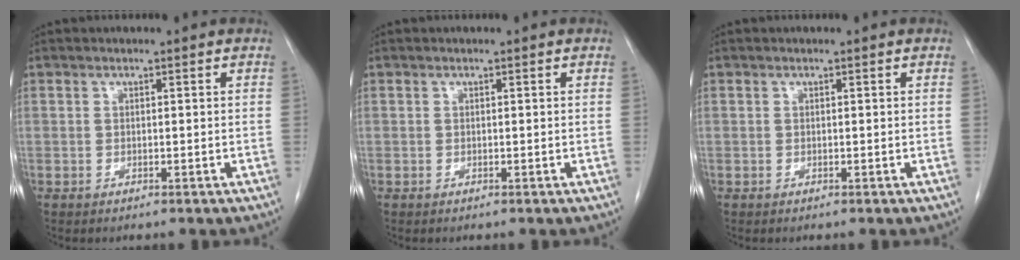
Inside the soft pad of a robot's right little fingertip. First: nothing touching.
{"total": 0.0}
{"total": 0.0}